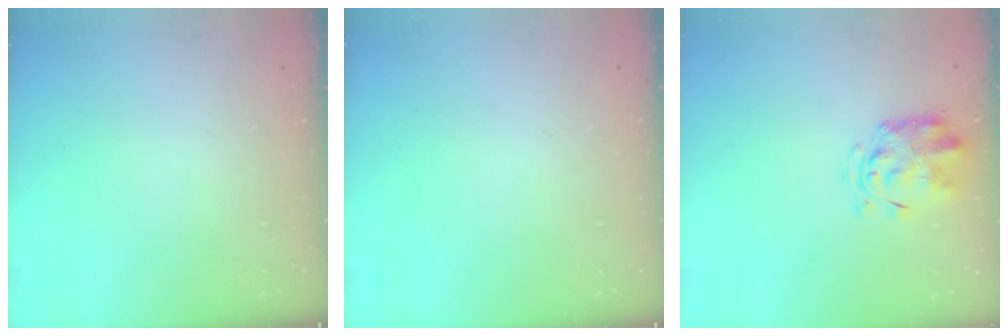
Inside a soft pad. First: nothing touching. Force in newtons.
{"total": 0.0}
{"total": 2.9, "press": 2.9, "slide": 0.6}